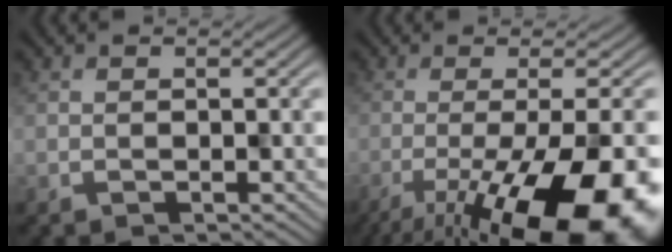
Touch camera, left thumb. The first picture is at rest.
{"total": 17.4, "force": [-9.5, 5.4, 13.5], "torque": [-0.185, -0.038, -0.134]}